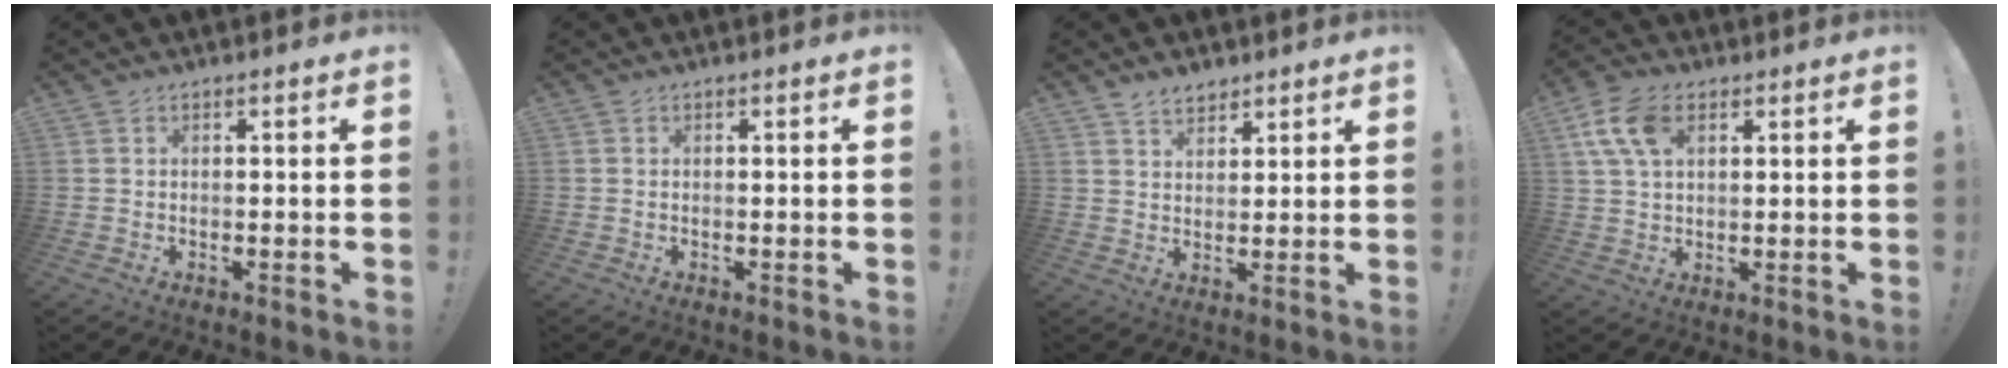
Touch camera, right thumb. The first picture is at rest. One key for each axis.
{"total": 0.0}
{"total": 4.8, "fx": 3.9, "fy": 2.4, "fz": 1.1, "tx": -0.016, "ty": -0.021, "tz": 0.073}
{"total": 10.0, "fx": 3.8, "fy": 5.9, "fz": 7.2, "tx": -0.140, "ty": 0.000, "tz": 0.073}